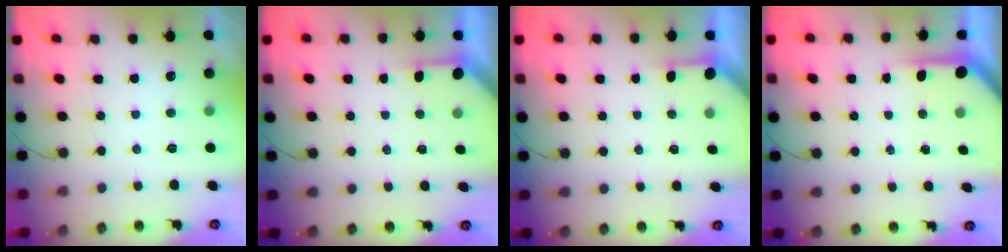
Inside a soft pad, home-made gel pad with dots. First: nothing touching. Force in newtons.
{"total": 1.9, "press": 1.9, "slide": 0.3}
{"total": 1.9, "press": 1.9, "slide": 0.3}
{"total": 3.6, "press": 3.6, "slide": 0.2}